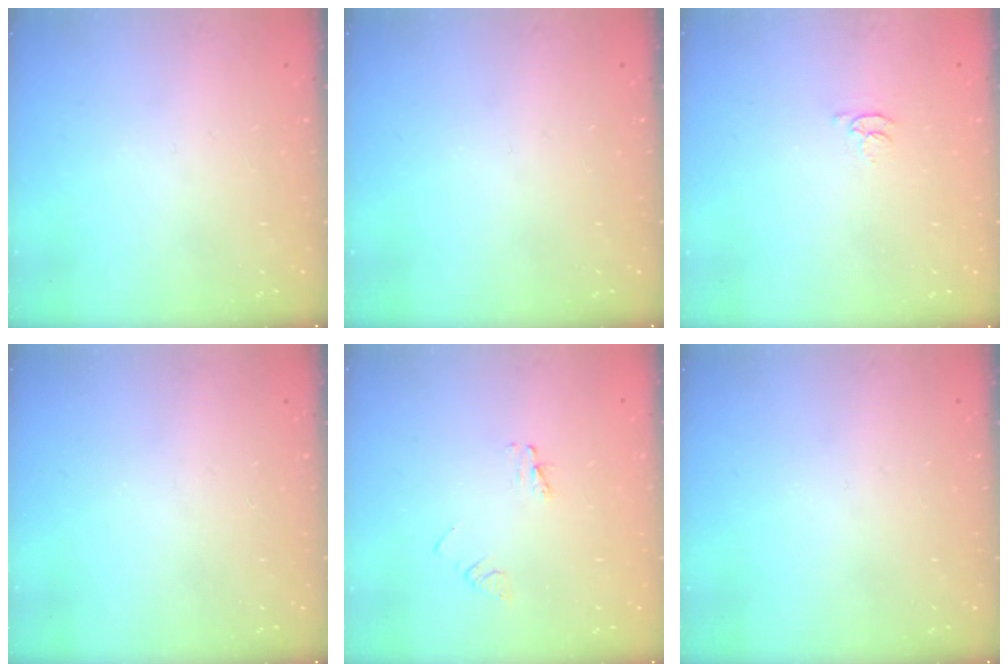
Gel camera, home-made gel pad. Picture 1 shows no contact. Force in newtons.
{"total": 0.0}
{"total": 2.8, "press": 2.8, "slide": 0.4}
{"total": 0.0}
{"total": 2.9, "press": 2.9, "slide": 0.3}
{"total": 0.0}